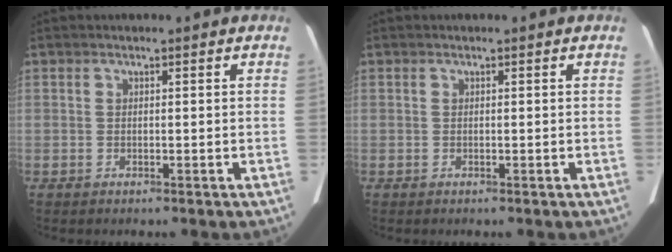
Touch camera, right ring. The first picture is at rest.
{"total": 0.0}